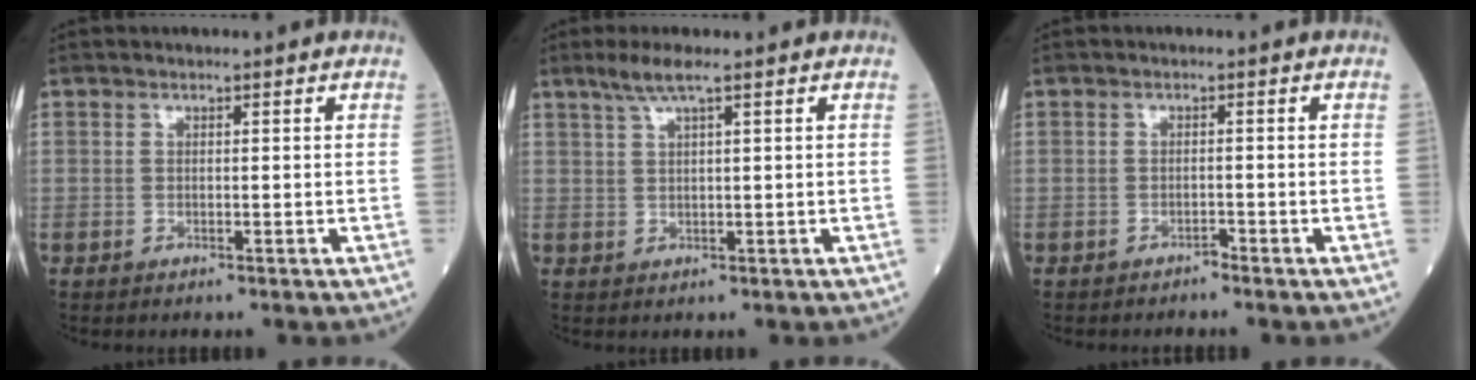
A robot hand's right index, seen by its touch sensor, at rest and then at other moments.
{"total": 3.2, "force": [2.2, -0.3, 2.3], "torque": [-0.059, 0.006, 0.049]}
{"total": 0.7, "force": [-0.7, 0.0, 0.1], "torque": [-0.004, -0.001, -0.011]}